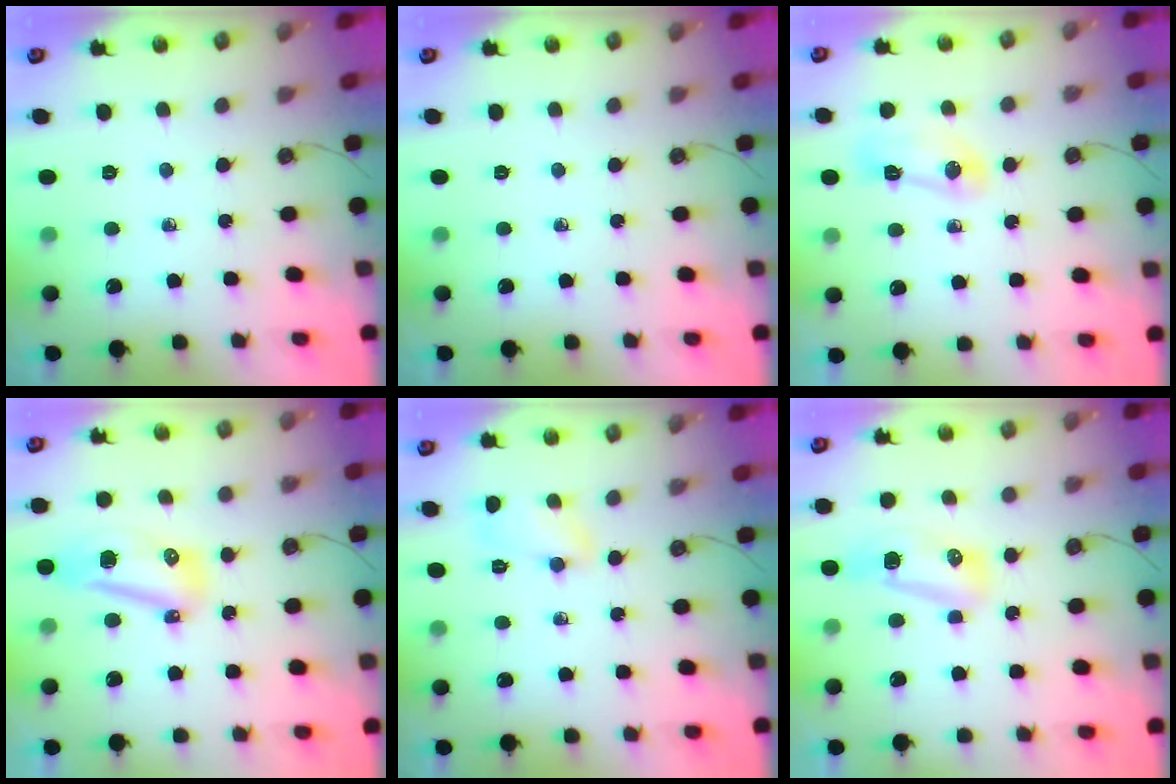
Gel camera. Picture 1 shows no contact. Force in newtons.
{"total": 0.0}
{"total": 7.2, "press": 7.1, "slide": 0.9}
{"total": 10.1, "press": 10.1, "slide": 1.2}
{"total": 8.2, "press": 5.7, "slide": 5.9}
{"total": 8.9, "press": 8.5, "slide": 2.3}